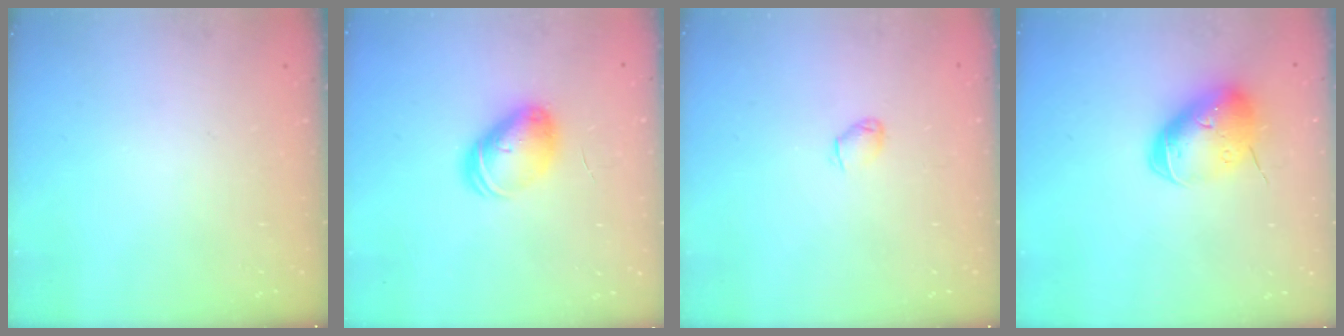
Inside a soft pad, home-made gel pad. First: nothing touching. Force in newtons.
{"total": 8.7, "press": 8.7, "slide": 0.5}
{"total": 2.0, "press": 2.0, "slide": 0.4}
{"total": 12.3, "press": 12.1, "slide": 1.9}